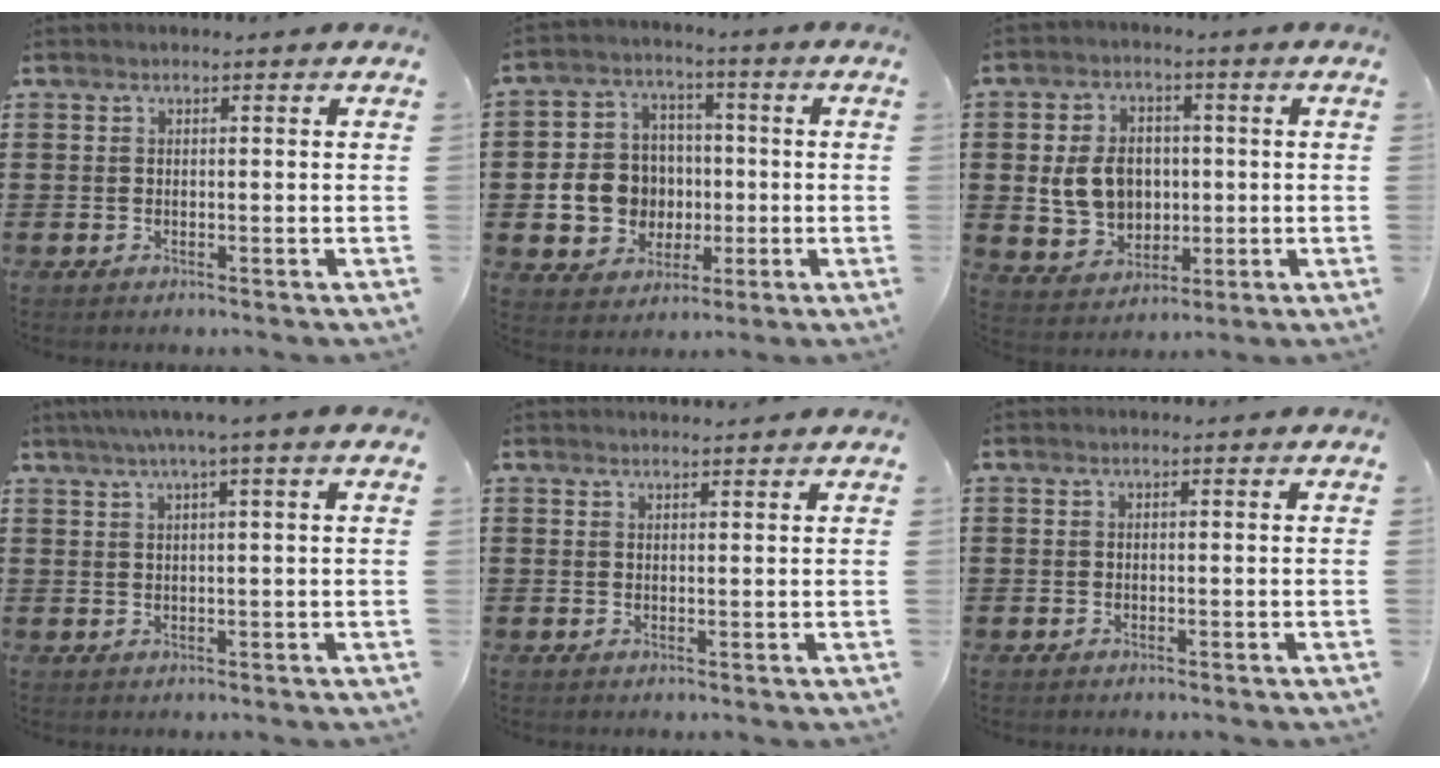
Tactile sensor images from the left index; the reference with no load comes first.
{"total": 8.5, "force": [-0.8, 8.1, 2.5], "torque": [-0.074, 0.020, -0.006]}
{"total": 7.9, "force": [0.4, 6.5, 4.5], "torque": [-0.108, 0.014, 0.006]}
{"total": 2.9, "force": [1.4, -0.5, 2.5], "torque": [-0.048, 0.000, 0.023]}
{"total": 1.3, "force": [1.3, -0.1, 0.1], "torque": [-0.004, -0.001, 0.025]}
{"total": 0.0}